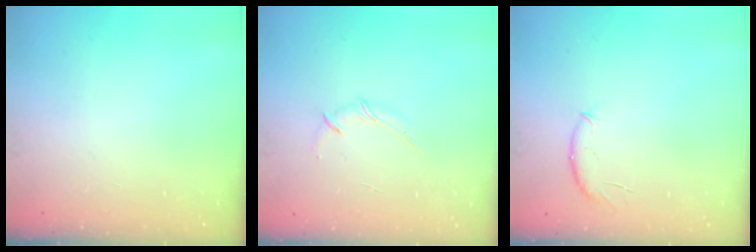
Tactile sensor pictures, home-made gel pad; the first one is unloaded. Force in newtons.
{"total": 3.0, "press": 2.9, "slide": 0.8}
{"total": 6.1, "press": 6.0, "slide": 1.0}